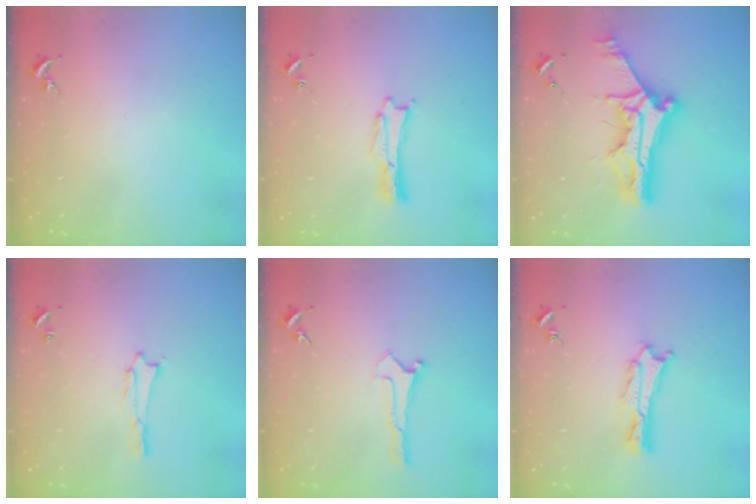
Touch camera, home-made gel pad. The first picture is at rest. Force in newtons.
{"total": 0.0}
{"total": 12.3, "press": 12.2, "slide": 1.0}
{"total": 0.8, "press": 0.8, "slide": 0.1}
{"total": 0.0}
{"total": 2.4, "press": 2.4, "slide": 0.3}